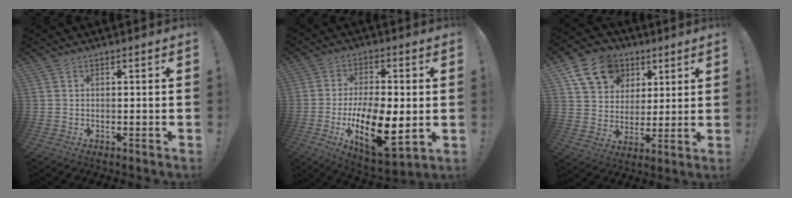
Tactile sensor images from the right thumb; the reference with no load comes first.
{"total": 18.5, "force": [-4.1, 9.0, 15.7], "torque": [-0.271, 0.007, -0.057]}
{"total": 14.6, "force": [7.4, 11.2, 5.9], "torque": [-0.093, -0.031, 0.145]}